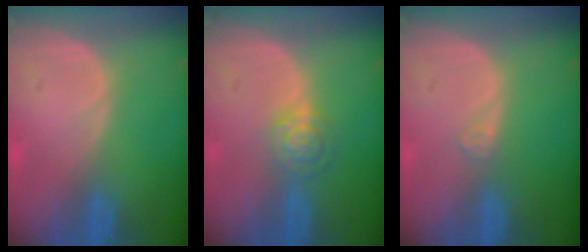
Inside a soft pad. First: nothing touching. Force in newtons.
{"total": 4.0, "press": 3.7, "slide": 1.5}
{"total": 0.9, "press": 0.8, "slide": 0.2}